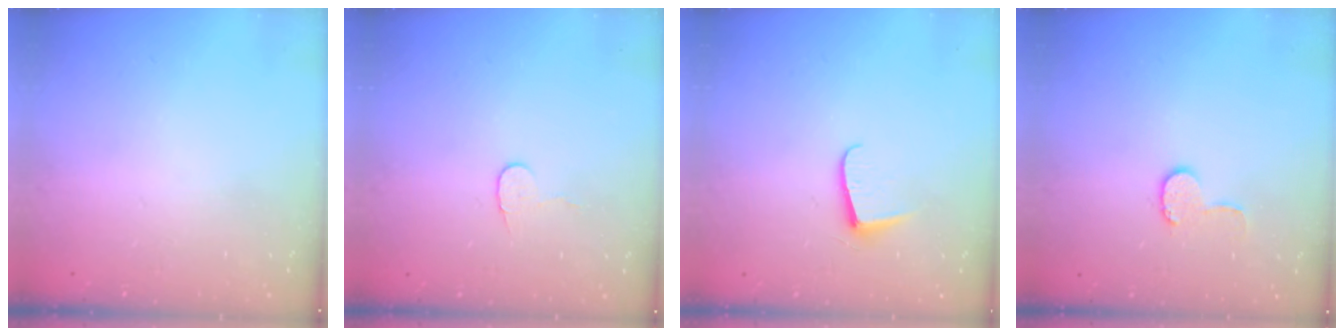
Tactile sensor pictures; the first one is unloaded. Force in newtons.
{"total": 5.6, "press": 5.6, "slide": 0.5}
{"total": 5.9, "press": 5.9, "slide": 0.6}
{"total": 6.4, "press": 6.4, "slide": 0.6}